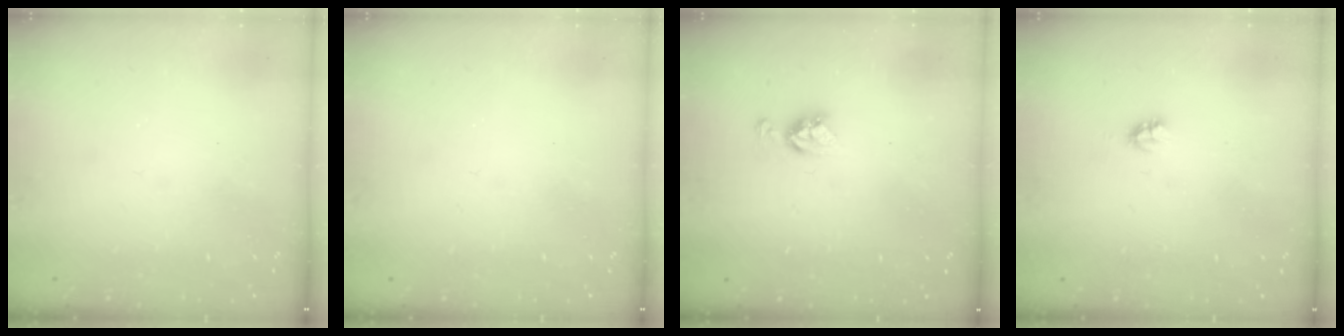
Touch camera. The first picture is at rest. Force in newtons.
{"total": 0.0}
{"total": 5.7, "press": 5.7, "slide": 0.3}
{"total": 2.2, "press": 2.2, "slide": 0.2}